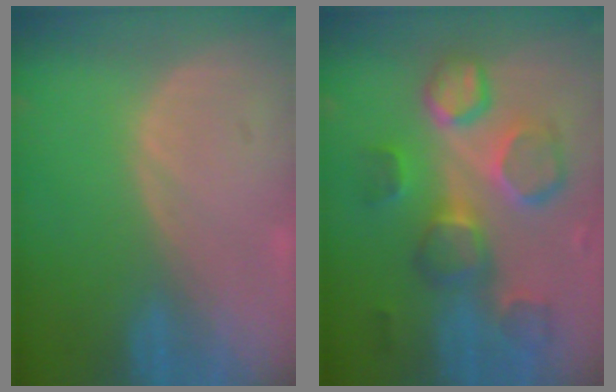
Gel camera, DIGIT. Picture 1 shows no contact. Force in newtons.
{"total": 9.6, "press": 9.5, "slide": 0.9}